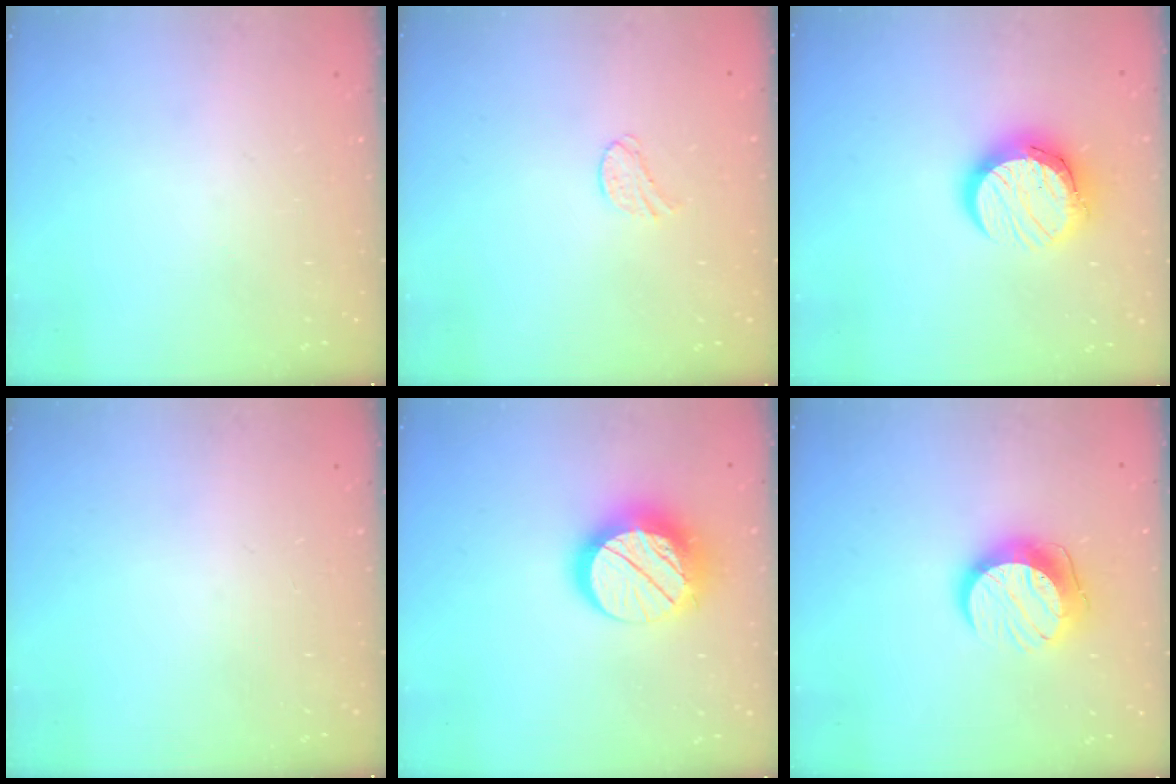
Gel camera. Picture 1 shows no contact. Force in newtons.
{"total": 5.9, "press": 5.8, "slide": 0.5}
{"total": 12.4, "press": 12.4, "slide": 0.9}
{"total": 0.0}
{"total": 15.1, "press": 15.1, "slide": 1.3}
{"total": 12.0, "press": 12.0, "slide": 1.0}